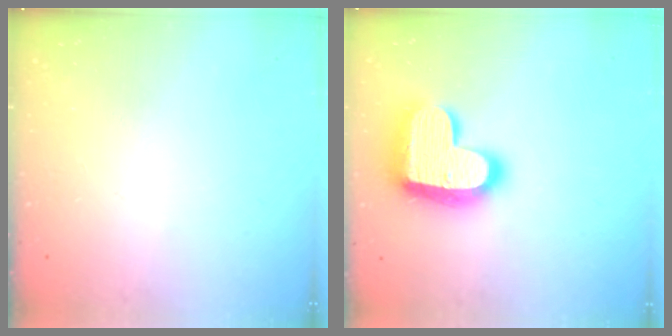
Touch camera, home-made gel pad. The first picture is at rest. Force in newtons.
{"total": 19.9, "press": 19.9, "slide": 1.3}